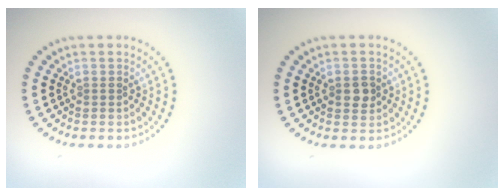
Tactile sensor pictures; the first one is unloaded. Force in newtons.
{"total": 1.6, "press": 1.6, "slide": 0.1}